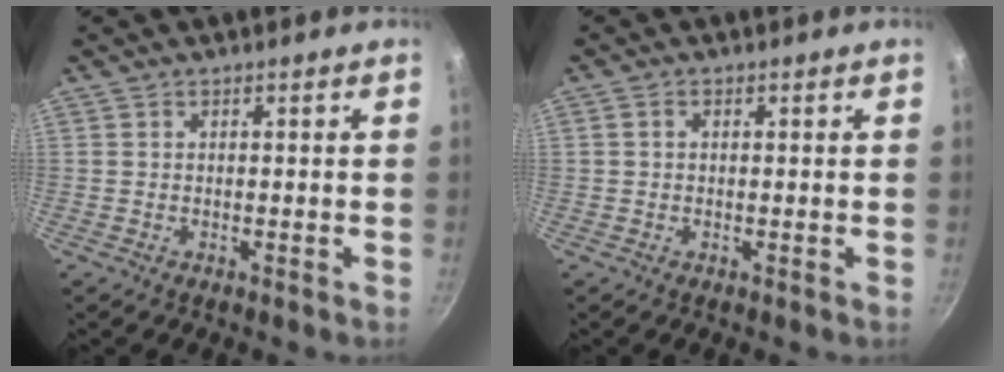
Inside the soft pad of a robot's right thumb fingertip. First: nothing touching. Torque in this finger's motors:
{"motor_torque": [0.12, 0.08, -0.28, 0.24, -0.02]}